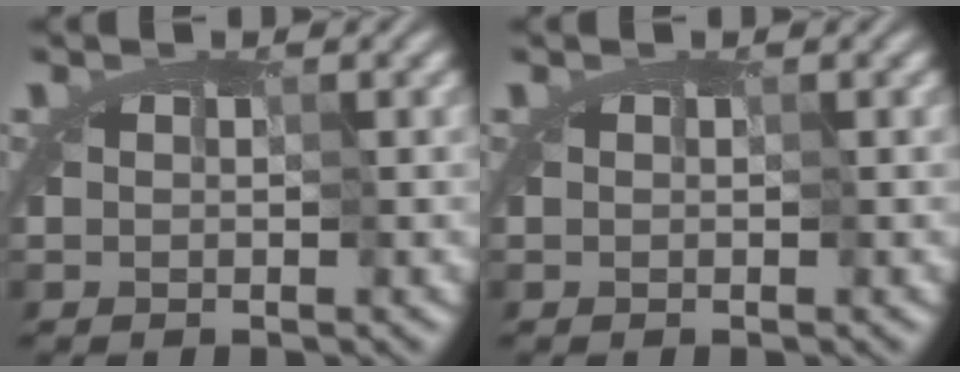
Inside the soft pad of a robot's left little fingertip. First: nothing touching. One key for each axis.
{"total": 0.0}